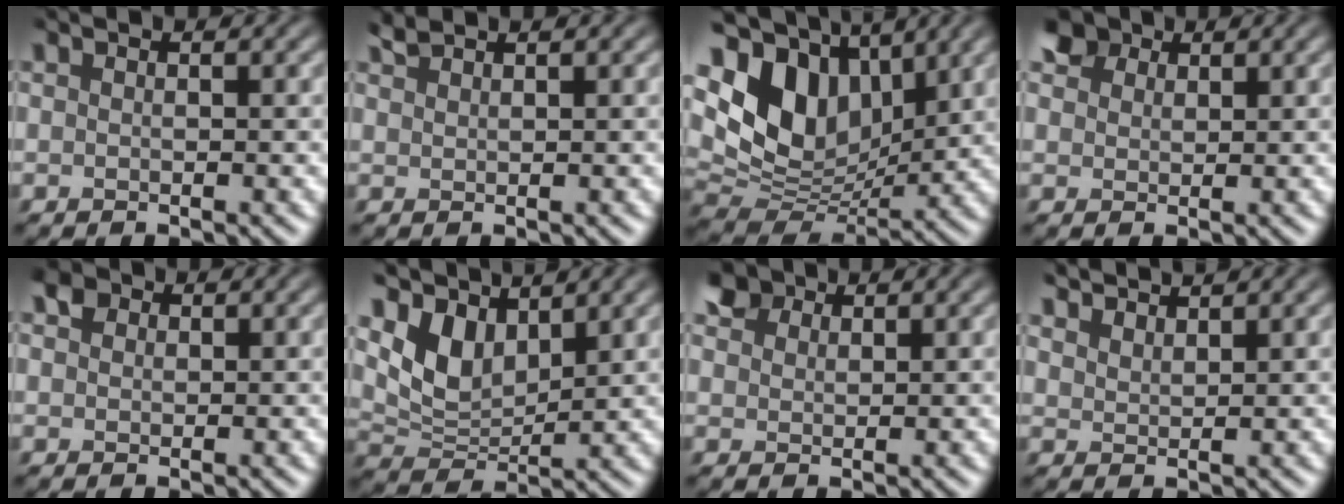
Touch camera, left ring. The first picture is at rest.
{"total": 1.1, "force": [1.0, 0.1, 0.3], "torque": [-0.007, 0.004, 0.019]}
{"total": 11.2, "force": [3.3, 7.5, 7.7], "torque": [-0.161, 0.011, 0.055]}
{"total": 3.7, "force": [2.4, 2.3, 1.6], "torque": [-0.043, -0.005, 0.044]}
{"total": 2.2, "force": [0.9, 1.8, 1.1], "torque": [-0.026, 0.002, 0.012]}
{"total": 4.9, "force": [2.6, 2.8, 3.1], "torque": [-0.065, -0.004, 0.038]}
{"total": 3.0, "force": [2.0, 1.9, 1.2], "torque": [-0.035, 0.000, 0.036]}
{"total": 3.1, "force": [2.9, 0.6, 0.9], "torque": [-0.025, -0.007, 0.051]}